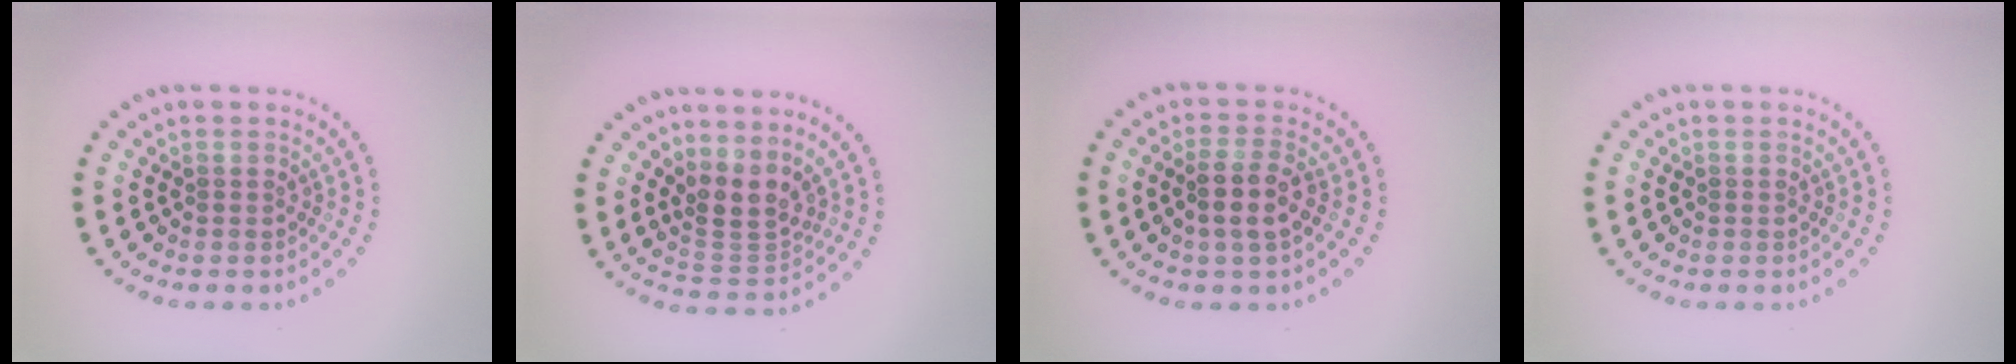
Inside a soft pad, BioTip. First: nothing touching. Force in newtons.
{"total": 3.2, "press": 2.3, "slide": 2.1}
{"total": 2.8, "press": 2.5, "slide": 1.3}
{"total": 0.0}